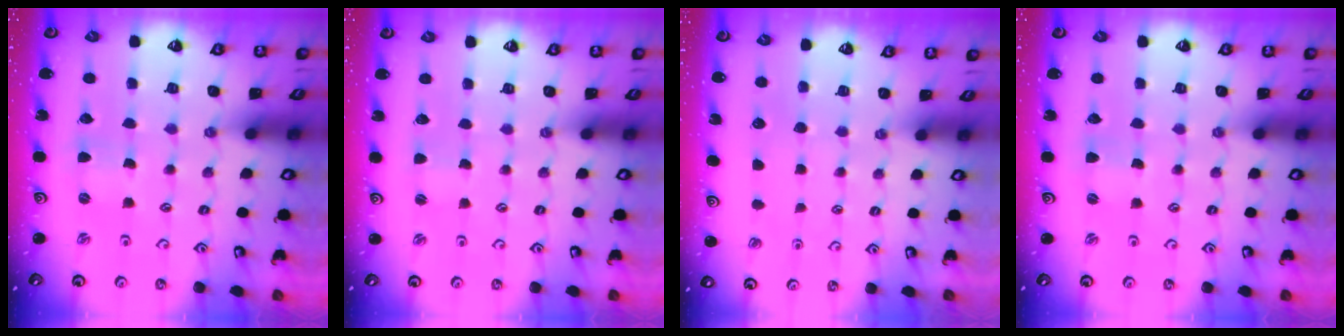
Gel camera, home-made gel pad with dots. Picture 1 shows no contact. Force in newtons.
{"total": 0.0}
{"total": 0.0}
{"total": 0.0}